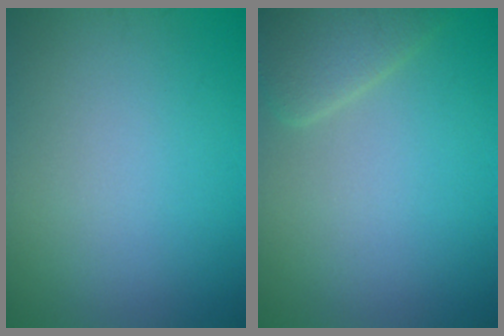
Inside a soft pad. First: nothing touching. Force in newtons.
{"total": 2.4, "press": 2.4, "slide": 0.2}